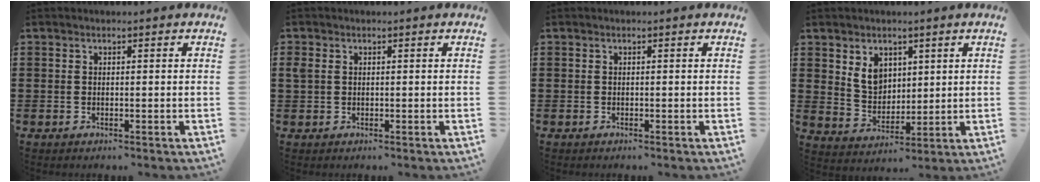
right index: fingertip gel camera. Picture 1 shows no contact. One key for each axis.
{"total": 1.6, "fx": 0.5, "fy": 1.2, "fz": 0.9, "tx": -0.028, "ty": 0.004, "tz": 0.005}
{"total": 0.0}
{"total": 5.7, "fx": 2.7, "fy": 4.3, "fz": 2.7, "tx": -0.062, "ty": 0.011, "tz": 0.049}